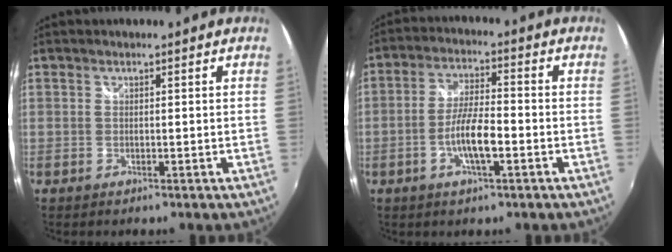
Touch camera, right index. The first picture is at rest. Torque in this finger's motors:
{"motor_torque": [1.04, -0.22, 0.51, 0.14]}